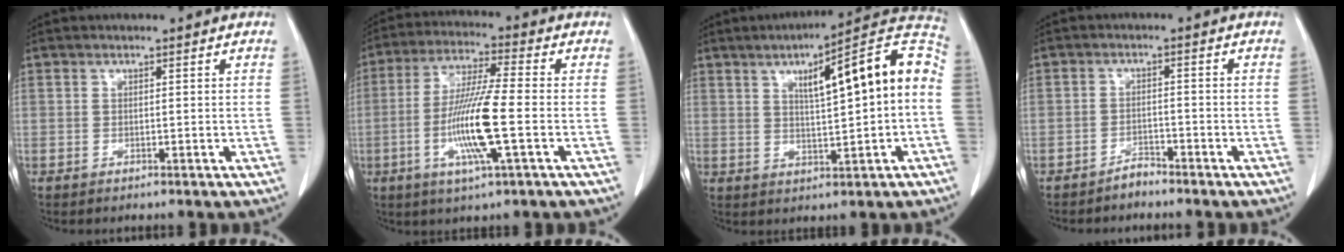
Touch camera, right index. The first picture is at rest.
{"total": 11.9, "force": [-2.9, 0.3, 11.5], "torque": [-0.231, -0.011, -0.059]}
{"total": 15.6, "force": [2.4, 2.2, 15.2], "torque": [-0.213, 0.039, 0.032]}
{"total": 2.0, "force": [-2.0, 0.5, 0.3], "torque": [0.000, 0.001, -0.033]}